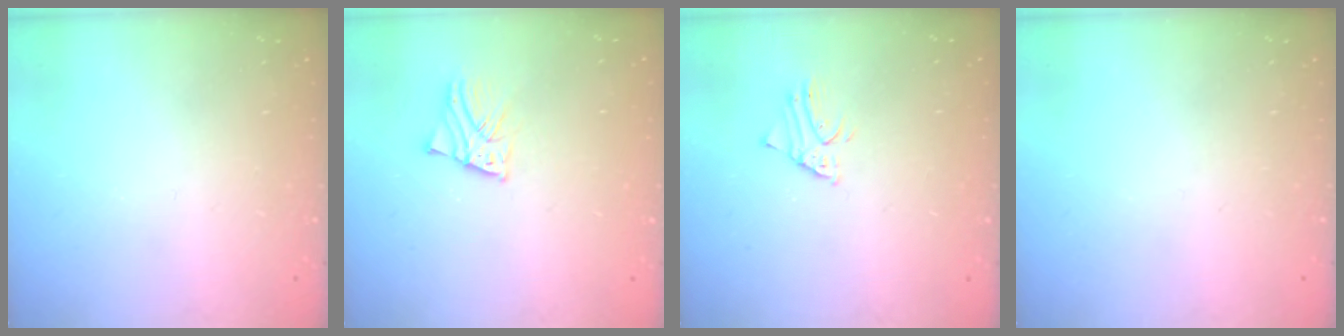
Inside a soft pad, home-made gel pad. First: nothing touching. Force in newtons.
{"total": 2.3, "press": 2.3, "slide": 0.2}
{"total": 1.9, "press": 1.9, "slide": 0.1}
{"total": 0.0}